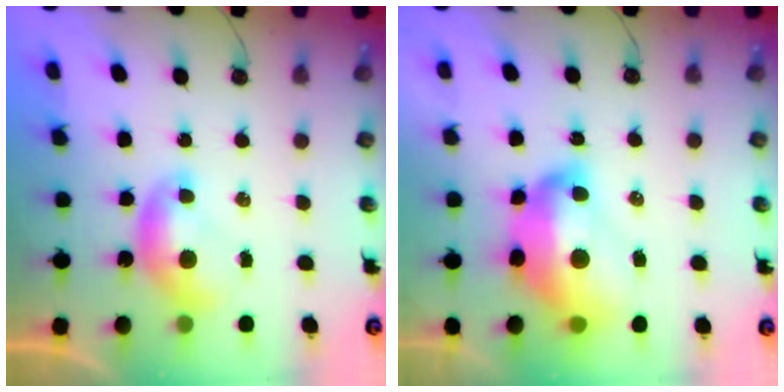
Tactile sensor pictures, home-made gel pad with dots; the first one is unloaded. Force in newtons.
{"total": 12.2, "press": 12.1, "slide": 1.3}